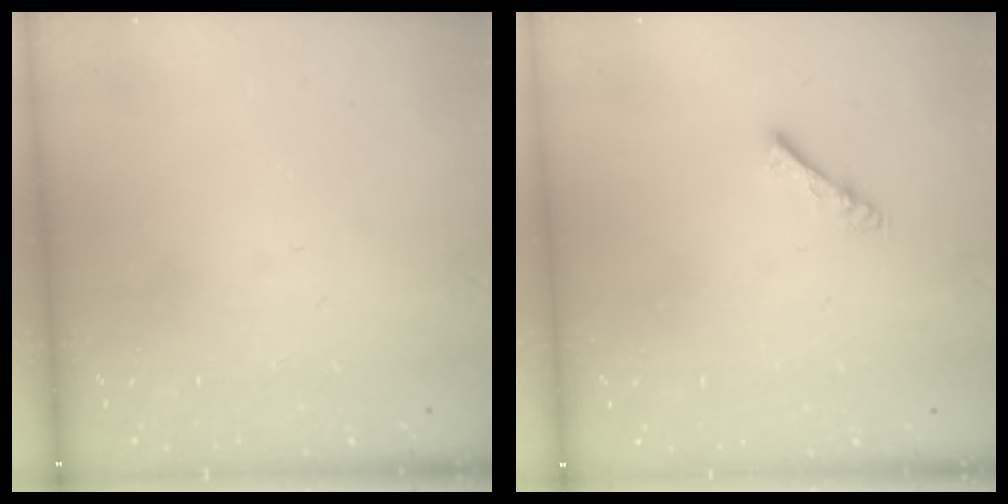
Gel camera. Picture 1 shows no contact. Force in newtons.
{"total": 2.9, "press": 2.8, "slide": 0.5}